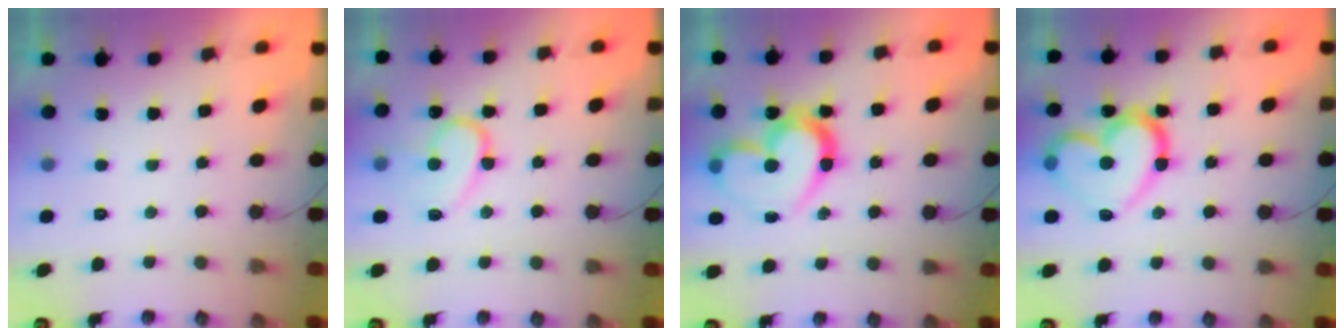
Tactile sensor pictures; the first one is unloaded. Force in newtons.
{"total": 12.4, "press": 12.3, "slide": 1.5}
{"total": 17.6, "press": 17.5, "slide": 1.6}
{"total": 18.9, "press": 18.8, "slide": 1.2}